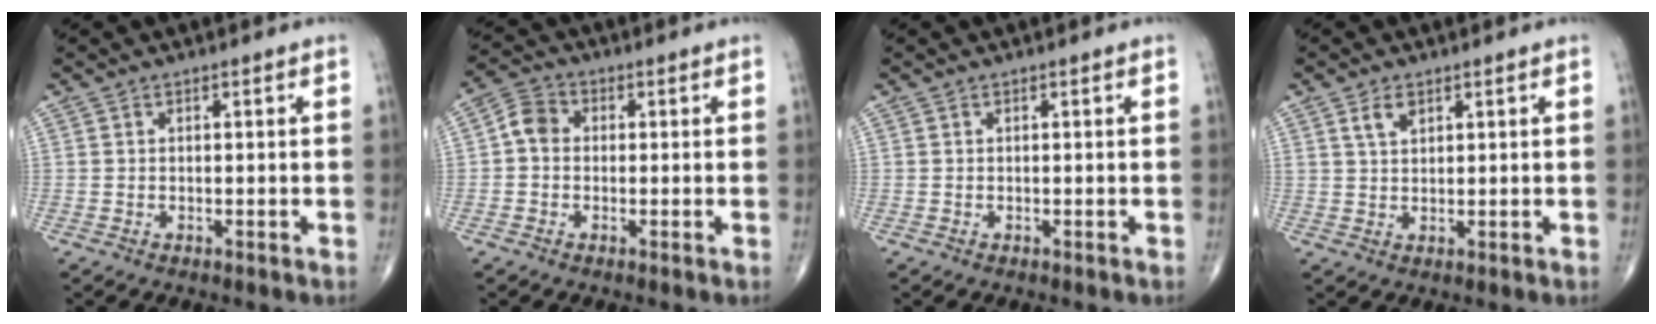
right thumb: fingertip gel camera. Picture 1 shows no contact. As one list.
[{"total": 4.4, "force": [-0.1, 3.7, 2.5], "torque": [-0.036, 0.014, -0.014]}, {"total": 0.0}, {"total": 2.9, "force": [1.6, 1.6, 1.7], "torque": [-0.025, -0.004, 0.035]}]